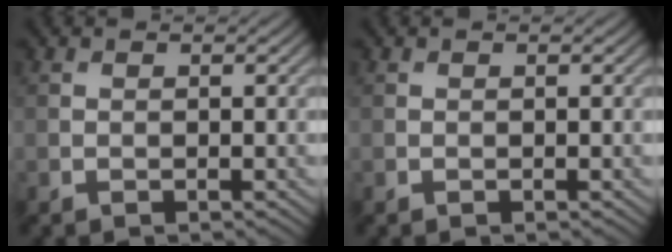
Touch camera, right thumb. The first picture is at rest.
{"total": 0.0}